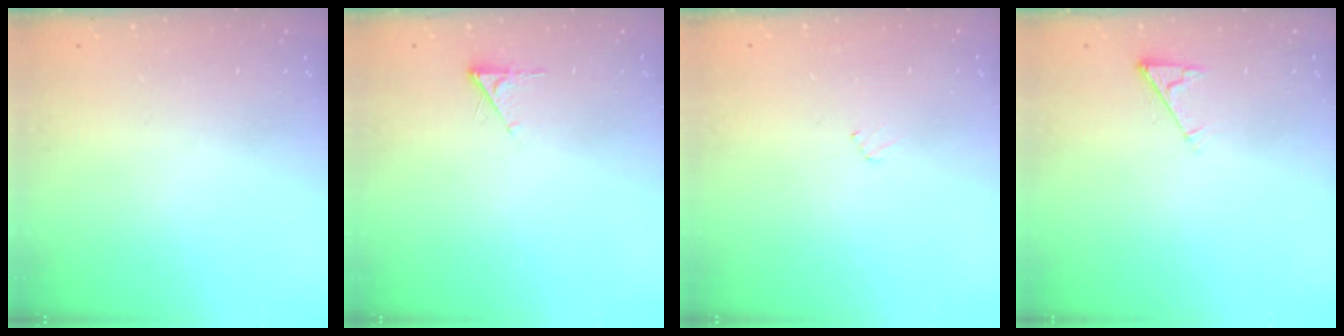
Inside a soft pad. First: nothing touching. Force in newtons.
{"total": 1.8, "press": 1.7, "slide": 0.3}
{"total": 3.2, "press": 3.2, "slide": 0.4}
{"total": 2.8, "press": 2.7, "slide": 0.4}